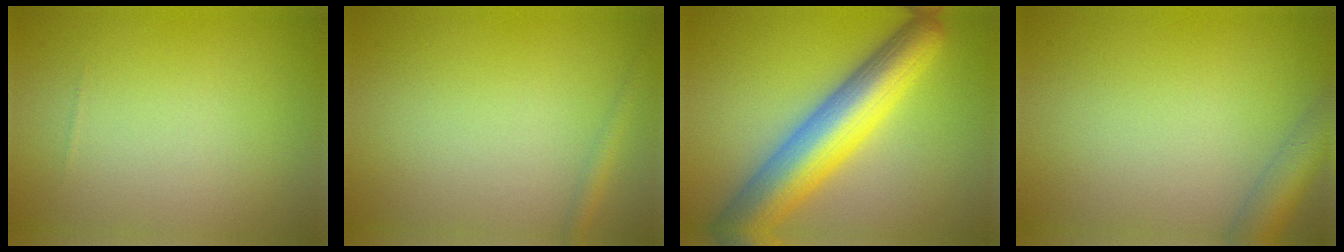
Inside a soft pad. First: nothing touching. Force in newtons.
{"total": 1.1, "press": 1.1, "slide": 0.1}
{"total": 10.0, "press": 10.0, "slide": 0.4}
{"total": 3.9, "press": 3.9, "slide": 0.2}